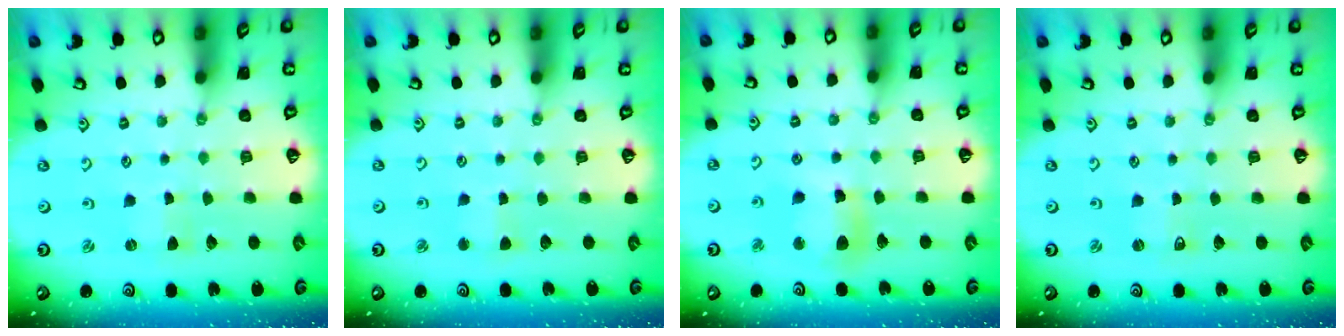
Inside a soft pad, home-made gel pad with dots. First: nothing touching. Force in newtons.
{"total": 2.5, "press": 2.4, "slide": 0.3}
{"total": 11.1, "press": 11.1, "slide": 1.3}
{"total": 2.0, "press": 2.0, "slide": 0.4}